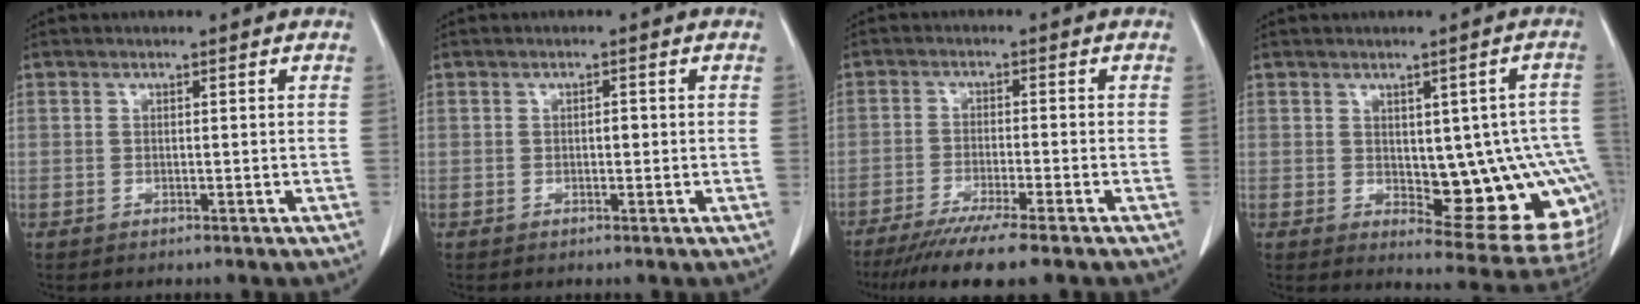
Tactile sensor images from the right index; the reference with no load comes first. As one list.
[{"total": 1.0, "force": [-0.1, 0.5, 0.8], "torque": [-0.012, 0.002, -0.002]}, {"total": 9.3, "force": [-7.2, -0.6, 5.8], "torque": [-0.085, -0.026, -0.116]}, {"total": 14.9, "force": [-1.1, 5.1, 13.9], "torque": [-0.122, 0.011, 0.006]}]